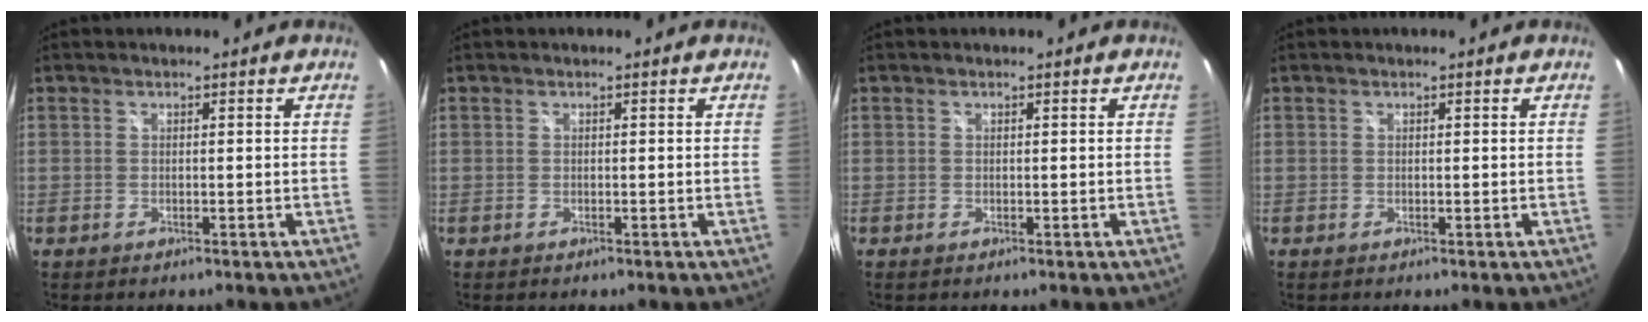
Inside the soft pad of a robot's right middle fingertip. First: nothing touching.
{"total": 0.0}
{"total": 0.0}
{"total": 0.0}